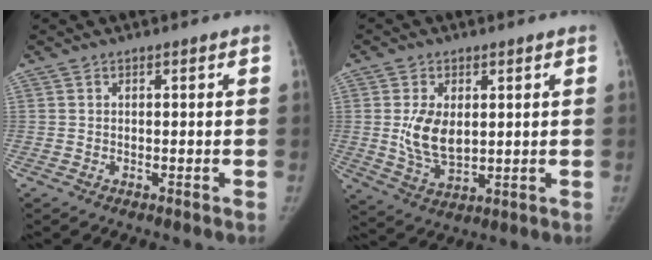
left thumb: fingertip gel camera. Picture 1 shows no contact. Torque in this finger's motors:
{"motor_torque": [0.16, 0.16, 0.13, 0.14, 0.06]}